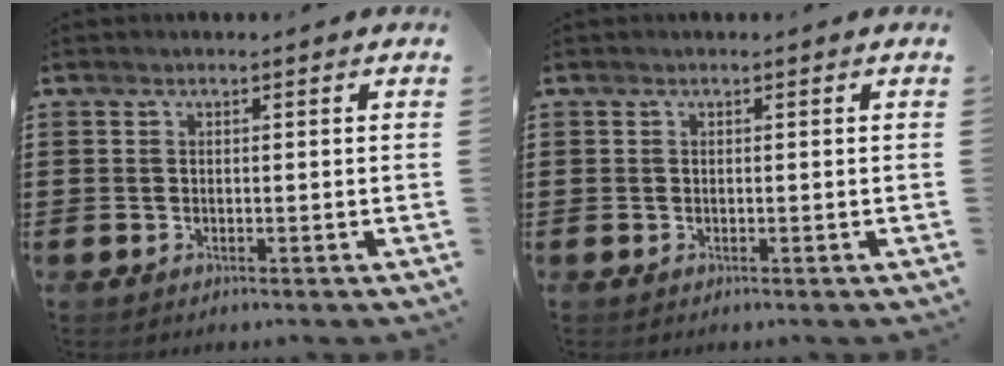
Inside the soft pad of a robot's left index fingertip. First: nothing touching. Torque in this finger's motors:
{"motor_torque": [-0.02, -0.02, 0.00, 0.00]}